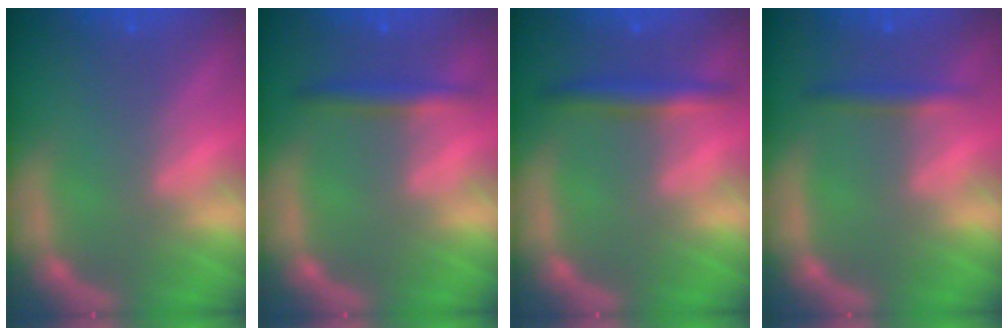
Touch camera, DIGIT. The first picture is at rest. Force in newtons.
{"total": 2.4}
{"total": 3.0}
{"total": 1.9}